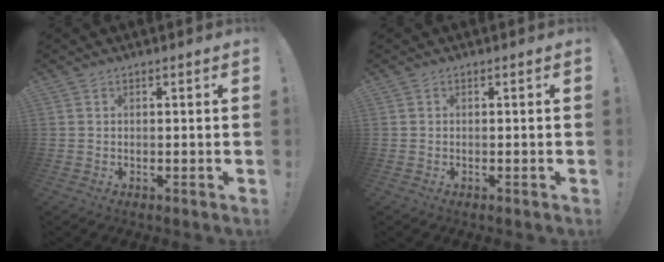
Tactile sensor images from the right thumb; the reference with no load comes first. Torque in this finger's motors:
{"motor_torque": [-0.27, -0.10, 0.05, 0.03, -0.02]}